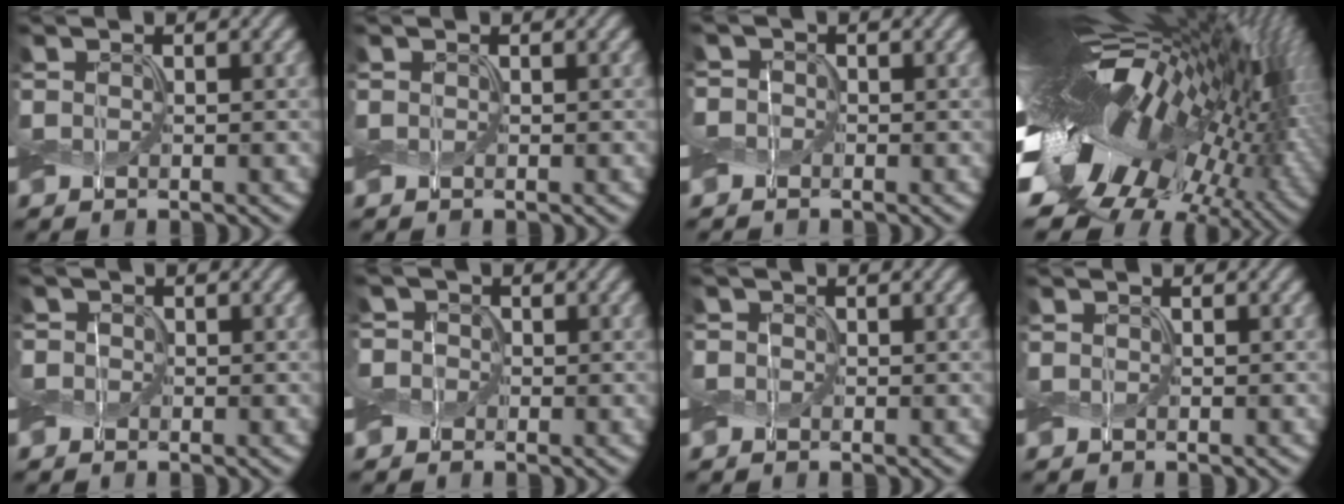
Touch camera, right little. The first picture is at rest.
{"total": 0.0}
{"total": 1.8, "force": [-0.2, 1.7, 0.4], "torque": [0.008, 0.014, -0.019]}
{"total": 19.7, "force": [-0.6, 9.5, 17.2], "torque": [-0.248, -0.017, -0.029]}
{"total": 1.0, "force": [-0.4, 0.9, 0.2], "torque": [0.003, 0.003, -0.014]}
{"total": 4.4, "force": [0.8, 3.7, 2.1], "torque": [-0.028, 0.030, -0.022]}
{"total": 0.7, "force": [-0.4, 0.6, 0.1], "torque": [0.002, -0.001, -0.010]}
{"total": 0.0}